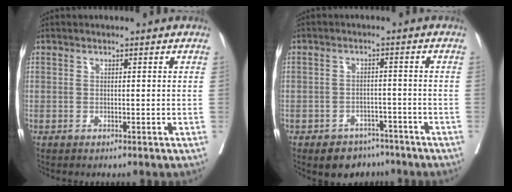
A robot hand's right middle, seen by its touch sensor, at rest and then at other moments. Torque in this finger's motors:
{"motor_torque": [-0.09, 0.09, 0.06, 0.01]}